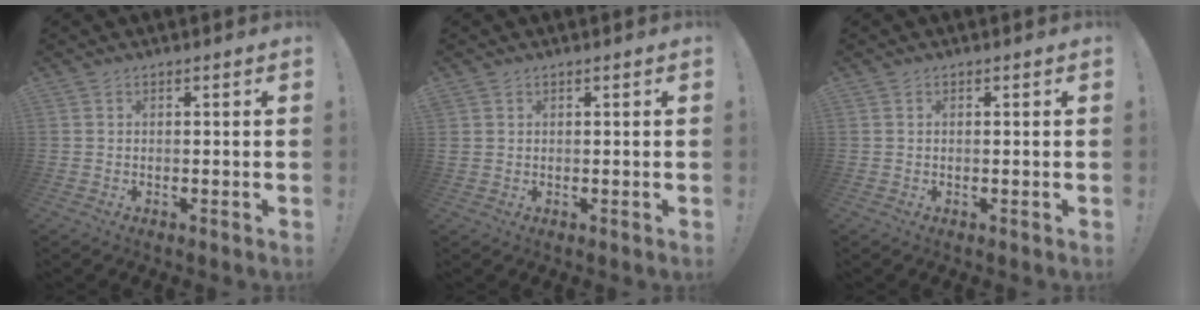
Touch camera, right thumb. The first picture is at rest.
{"total": 1.0, "force": [0.6, 0.8, 0.2], "torque": [0.005, -0.002, 0.009]}
{"total": 0.0}